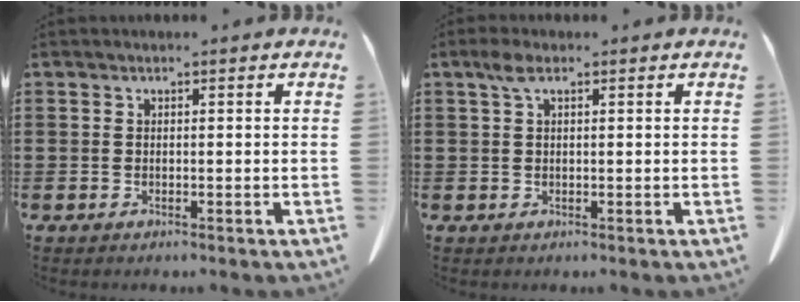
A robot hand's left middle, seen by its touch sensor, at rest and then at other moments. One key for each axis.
{"total": 2.1, "fx": 0.9, "fy": 1.0, "fz": 1.6, "tx": -0.038, "ty": 0.005, "tz": 0.016}